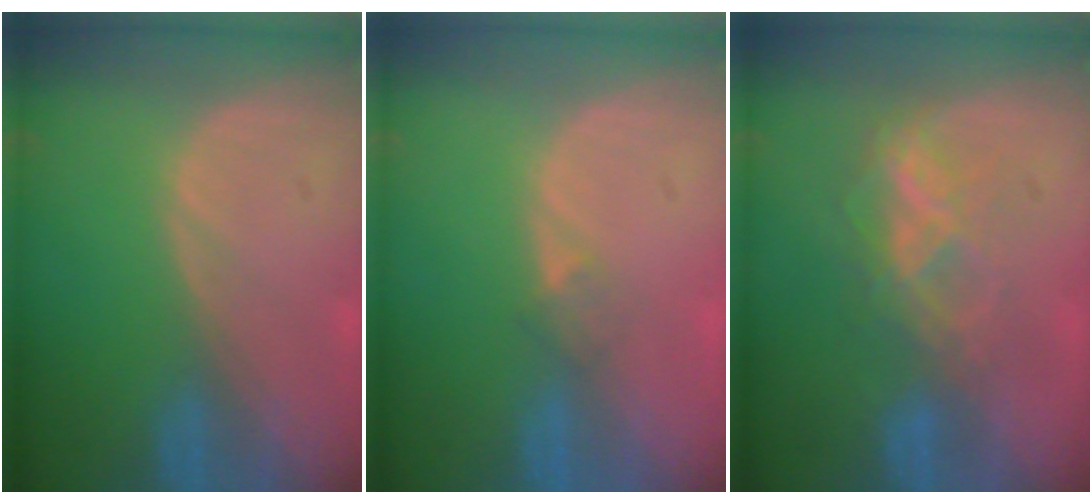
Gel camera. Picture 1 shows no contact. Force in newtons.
{"total": 1.5, "press": 1.2, "slide": 1.0}
{"total": 5.8, "press": 5.6, "slide": 1.6}